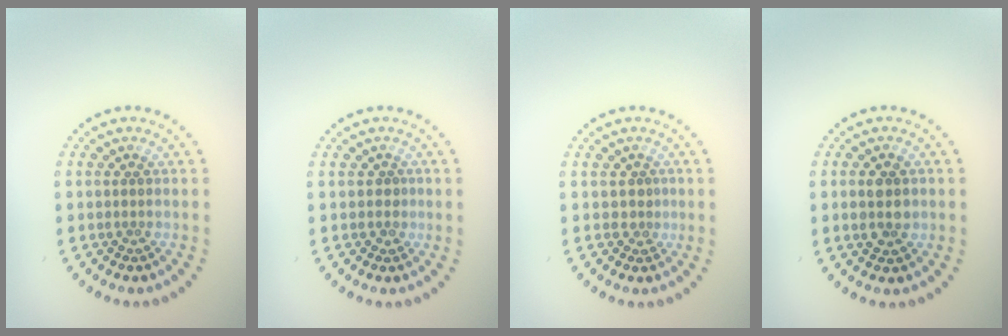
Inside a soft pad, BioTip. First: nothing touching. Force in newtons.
{"total": 0.5, "press": 0.3, "slide": 0.4}
{"total": 1.0, "press": 0.5, "slide": 0.8}
{"total": 2.8, "press": 2.8, "slide": 0.2}